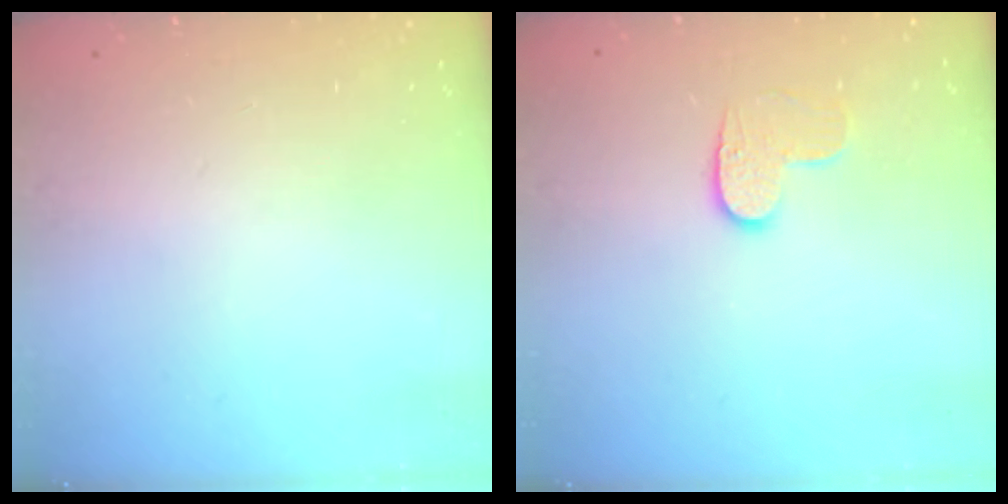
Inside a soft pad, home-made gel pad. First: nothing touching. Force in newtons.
{"total": 6.1, "press": 6.1, "slide": 0.5}